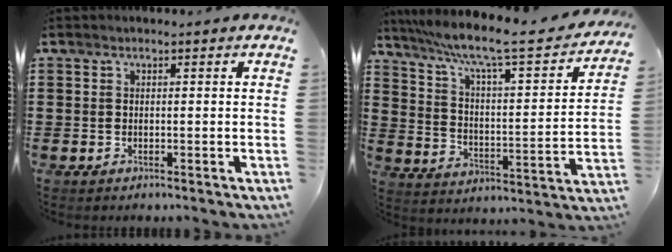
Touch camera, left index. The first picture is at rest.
{"total": 8.4, "force": [6.5, 0.4, 5.3], "torque": [-0.128, -0.045, 0.101]}